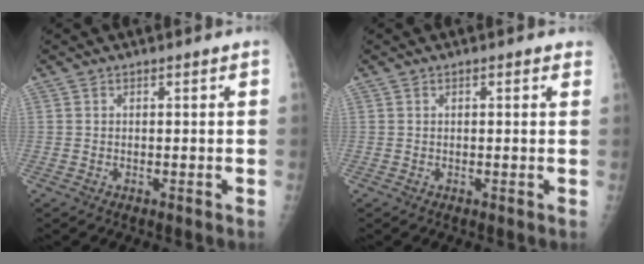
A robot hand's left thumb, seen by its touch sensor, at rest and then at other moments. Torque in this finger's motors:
{"motor_torque": [-0.25, -0.10, -0.14, -0.04, -0.02]}